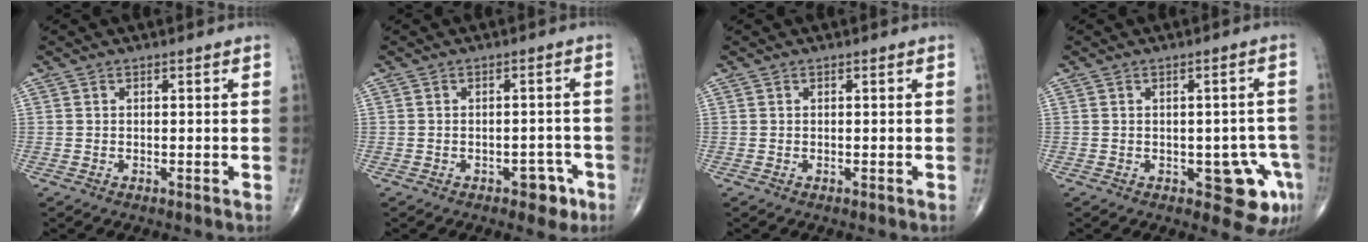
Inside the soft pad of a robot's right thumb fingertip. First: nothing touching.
{"total": 4.1, "force": [-2.2, 2.4, 2.4], "torque": [-0.012, 0.017, -0.026]}
{"total": 0.0}
{"total": 7.5, "force": [-2.9, 3.7, 5.9], "torque": [-0.039, 0.008, -0.028]}